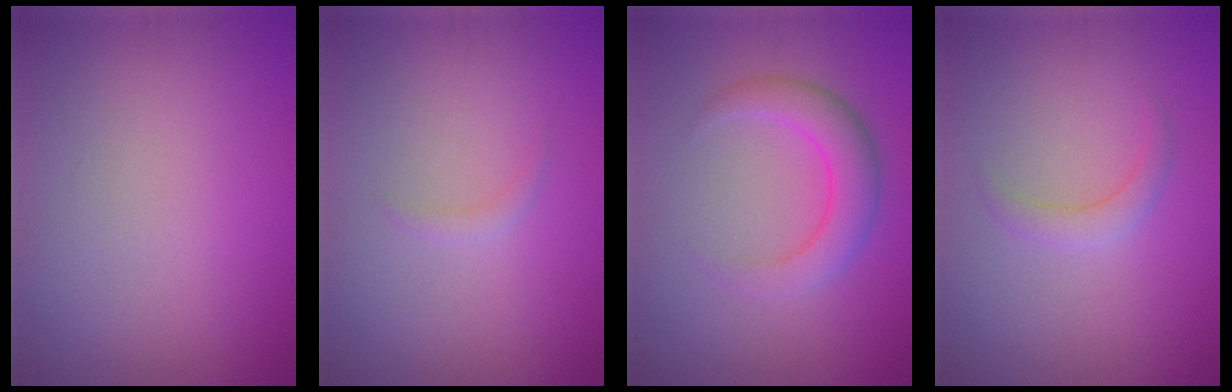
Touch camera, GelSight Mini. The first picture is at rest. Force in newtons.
{"total": 0.7, "press": 0.7, "slide": 0.0}
{"total": 3.8, "press": 3.8, "slide": 0.2}
{"total": 1.5, "press": 1.5, "slide": 0.0}